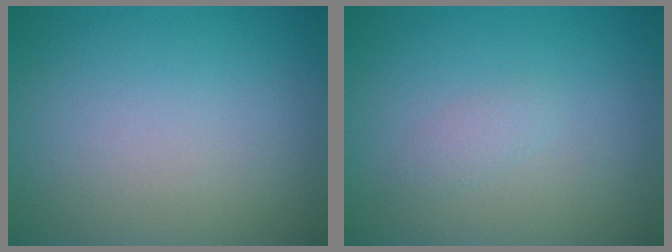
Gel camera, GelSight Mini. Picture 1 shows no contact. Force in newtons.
{"total": 1.1, "press": 1.1, "slide": 0.1}